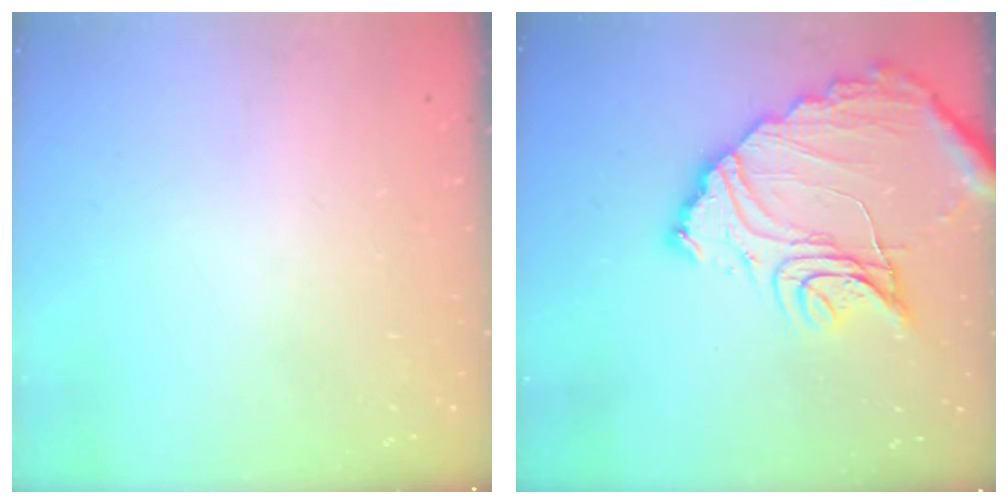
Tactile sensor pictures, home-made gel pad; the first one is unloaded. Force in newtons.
{"total": 18.9, "press": 18.8, "slide": 1.6}